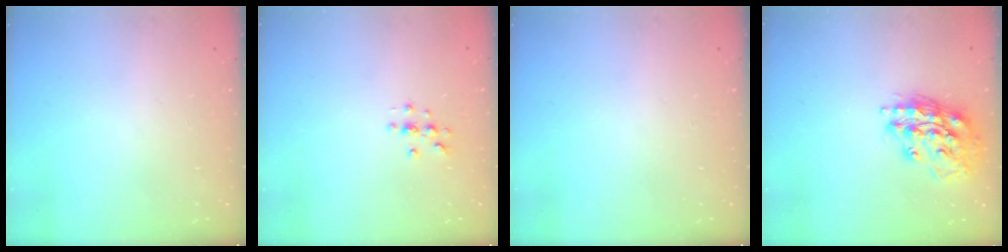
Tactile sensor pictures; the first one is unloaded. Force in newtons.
{"total": 3.7, "press": 3.7, "slide": 0.4}
{"total": 0.0}
{"total": 15.9, "press": 15.7, "slide": 2.2}